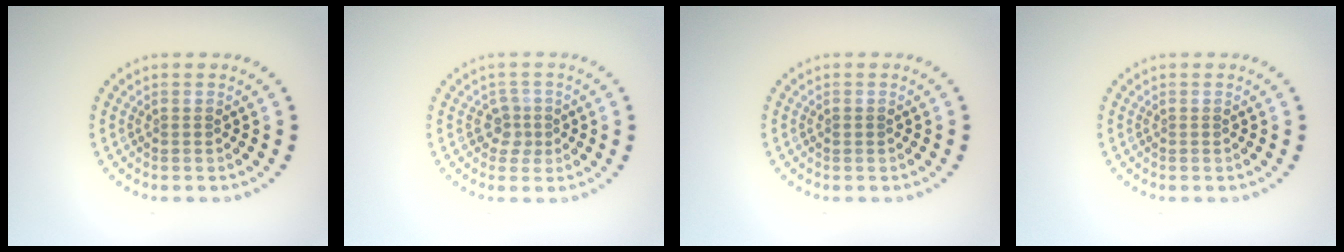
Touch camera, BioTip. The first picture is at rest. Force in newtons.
{"total": 1.8, "press": 1.3, "slide": 1.2}
{"total": 0.5, "press": 0.5, "slide": 0.1}
{"total": 0.0}